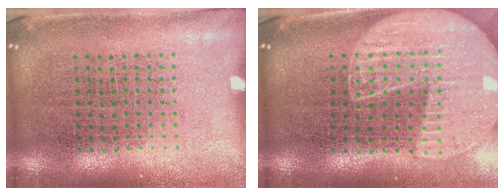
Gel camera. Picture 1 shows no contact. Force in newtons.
{"total": 2.0, "press": 1.8, "slide": 0.8}